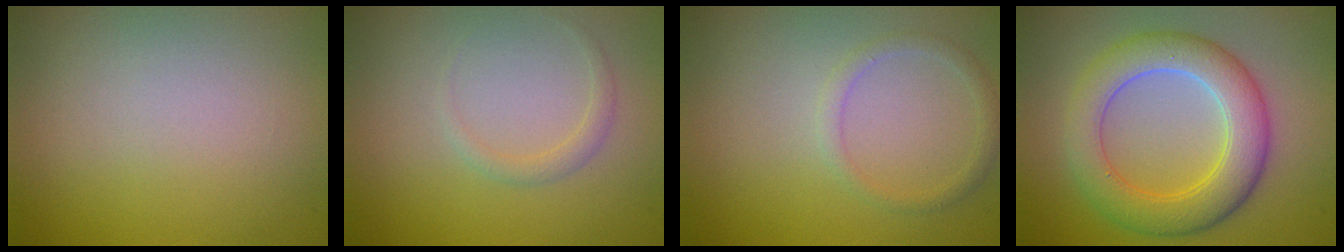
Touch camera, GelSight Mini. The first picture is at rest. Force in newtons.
{"total": 1.0, "press": 1.0, "slide": 0.1}
{"total": 1.3, "press": 1.3, "slide": 0.0}
{"total": 6.1, "press": 6.1, "slide": 0.4}